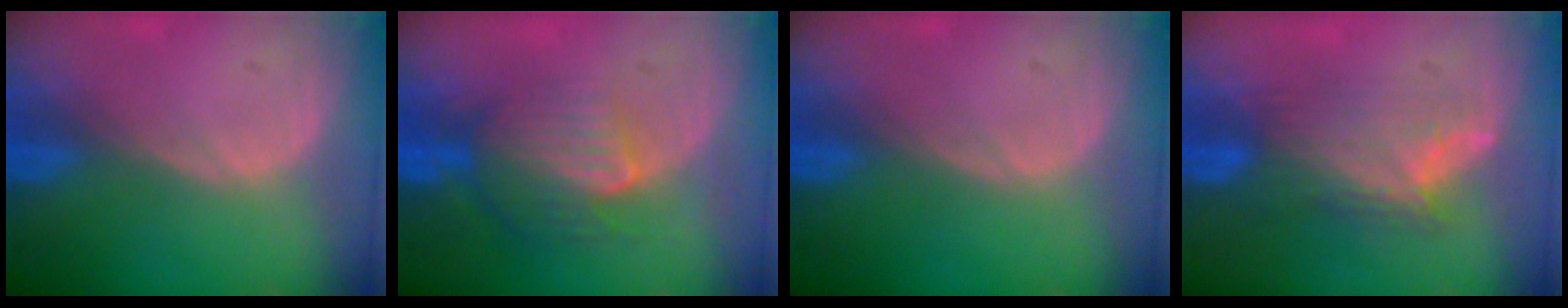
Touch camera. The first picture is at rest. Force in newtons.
{"total": 7.9, "press": 7.3, "slide": 3.0}
{"total": 0.0}
{"total": 6.9, "press": 6.6, "slide": 2.2}